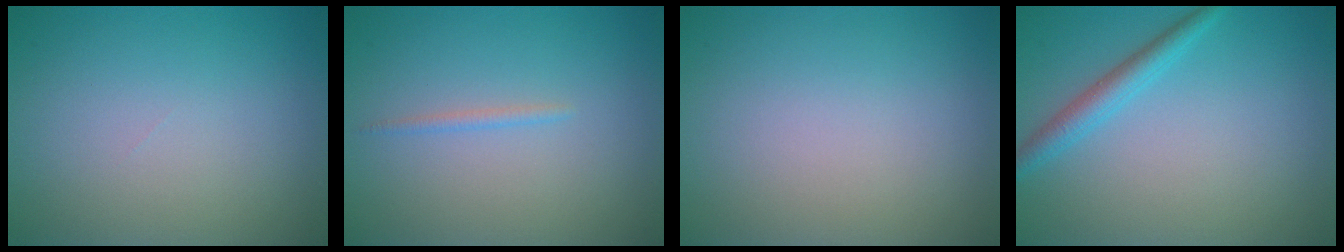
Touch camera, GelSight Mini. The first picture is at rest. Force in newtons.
{"total": 0.7, "press": 0.7, "slide": 0.1}
{"total": 0.0}
{"total": 2.3, "press": 2.3, "slide": 0.1}